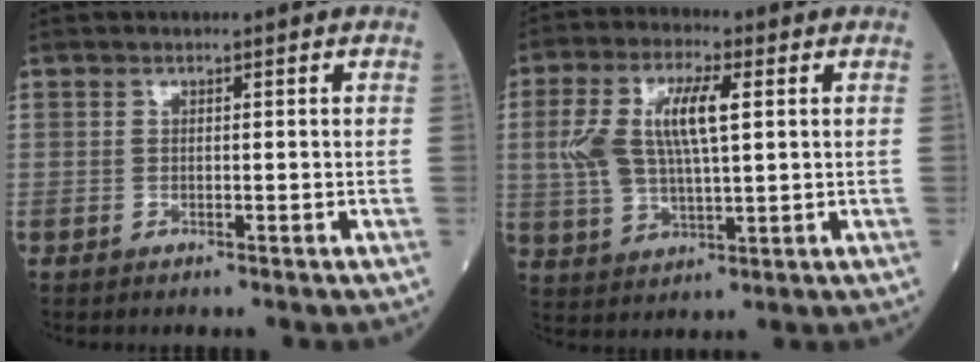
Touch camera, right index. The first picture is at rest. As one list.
[{"total": 10.7, "force": [2.2, 3.5, 9.9], "torque": [-0.217, 0.018, 0.046]}]